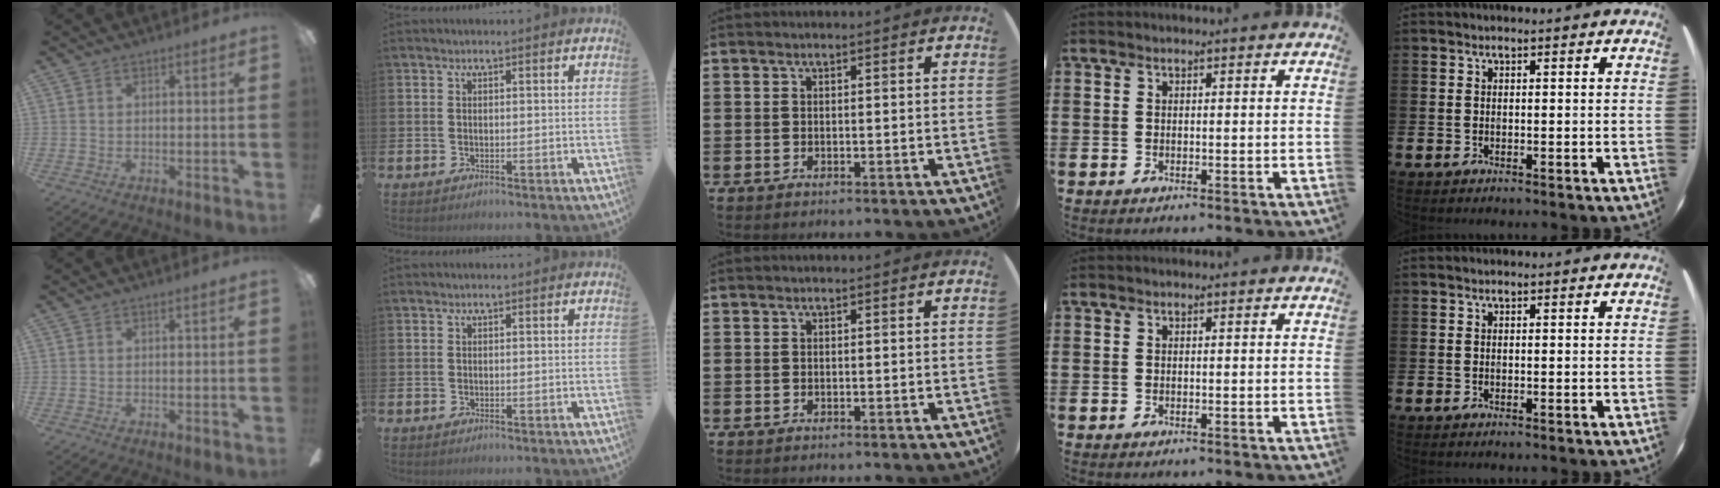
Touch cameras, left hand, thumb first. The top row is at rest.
{}